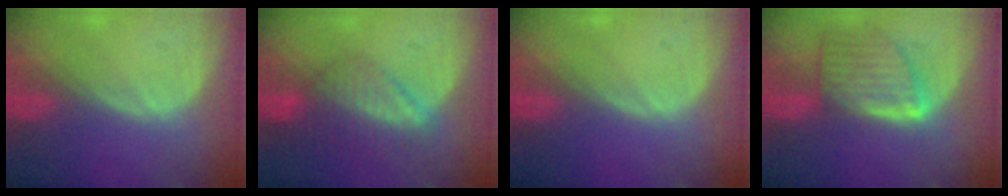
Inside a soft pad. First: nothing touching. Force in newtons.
{"total": 6.5, "press": 5.9, "slide": 2.7}
{"total": 0.0}
{"total": 8.1, "press": 7.3, "slide": 3.4}